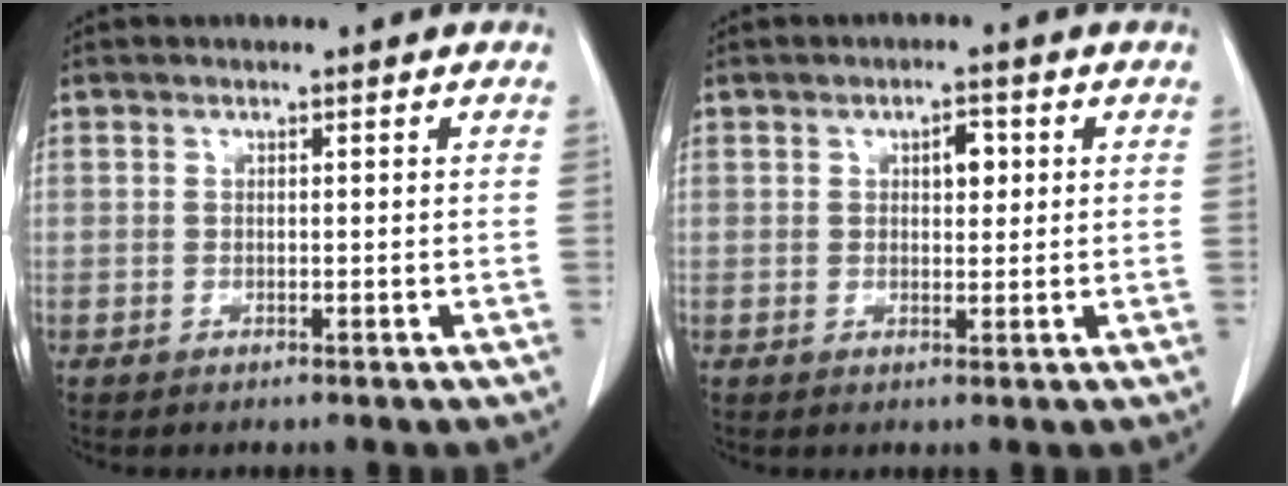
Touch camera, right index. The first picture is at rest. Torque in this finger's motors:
{"motor_torque": [0.27, 0.26, 0.02, 0.04]}